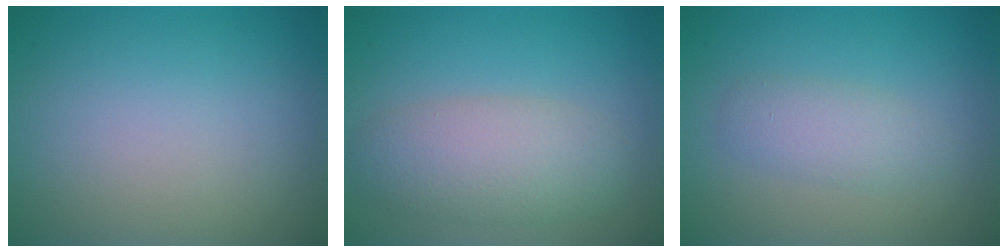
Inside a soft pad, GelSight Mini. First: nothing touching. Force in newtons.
{"total": 4.7, "press": 4.7, "slide": 0.1}
{"total": 2.2, "press": 2.2, "slide": 0.0}